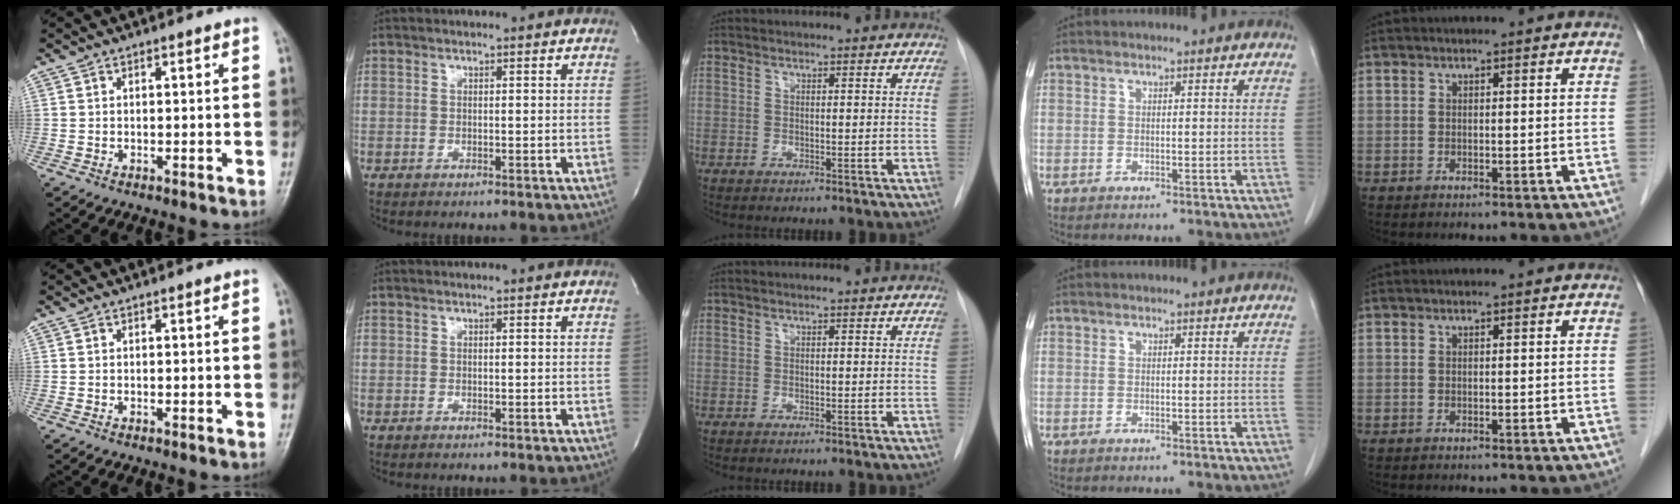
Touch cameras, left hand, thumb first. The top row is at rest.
{}